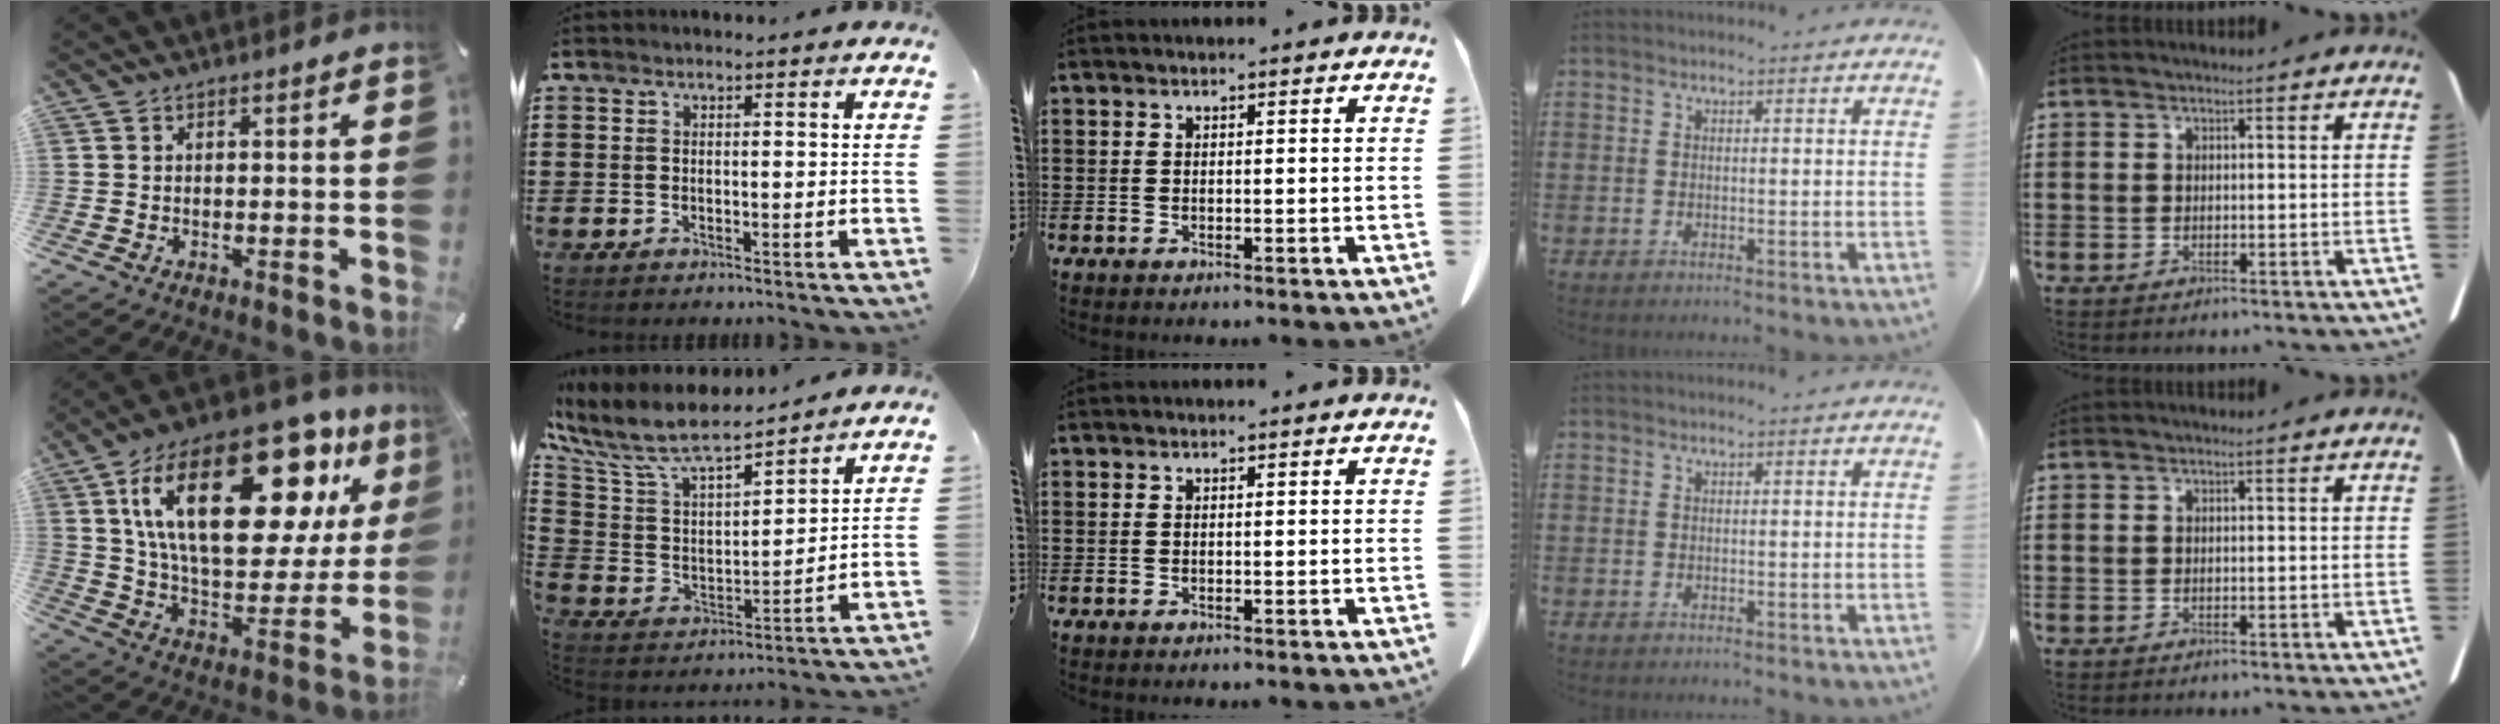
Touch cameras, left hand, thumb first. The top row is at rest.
{"thumb": {"total": 31.6, "force": [14.6, 14.8, 23.8], "torque": [-0.418, -0.081, 0.243]}, "index": {"total": 9.4, "force": [7.8, 2.5, 4.7], "torque": [-0.132, -0.047, 0.131]}}